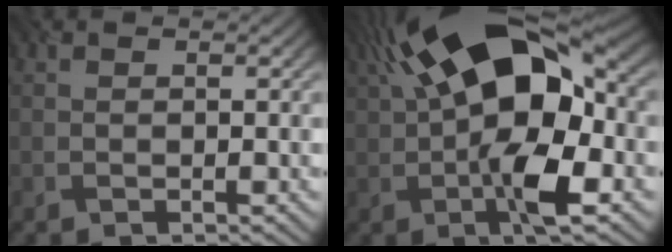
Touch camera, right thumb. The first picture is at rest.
{"total": 17.1, "force": [1.5, 8.6, 14.7], "torque": [-0.249, 0.028, 0.012]}